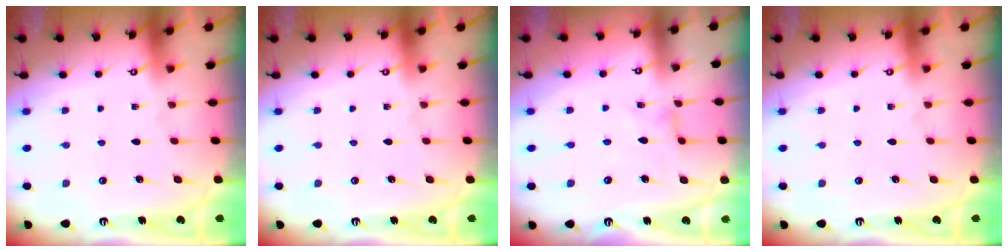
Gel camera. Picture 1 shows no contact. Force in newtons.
{"total": 0.0}
{"total": 1.5, "press": 1.4, "slide": 0.4}
{"total": 0.0}